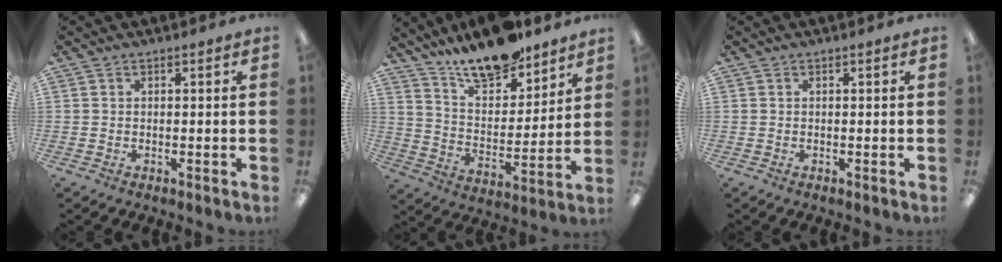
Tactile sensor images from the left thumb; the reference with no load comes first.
{"total": 16.0, "force": [13.8, 5.2, 6.2], "torque": [-0.111, -0.093, 0.245]}
{"total": 0.0}